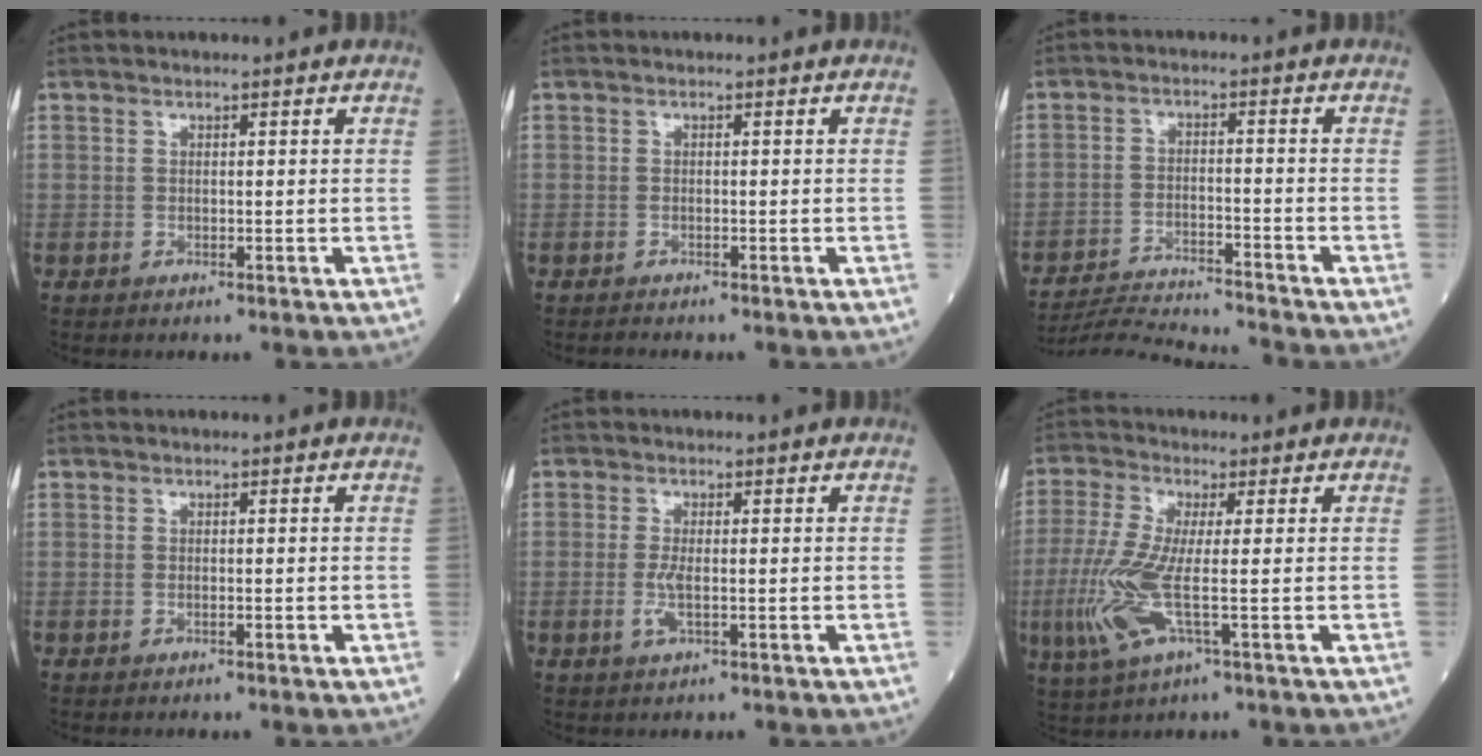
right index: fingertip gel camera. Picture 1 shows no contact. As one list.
[{"total": 0.6, "force": [-0.6, -0.1, -0.1], "torque": [-0.005, -0.004, -0.009]}, {"total": 10.5, "force": [-10.2, -1.5, 2.0], "torque": [-0.030, -0.008, -0.175]}, {"total": 0.0}, {"total": 2.4, "force": [-0.5, 0.4, 2.3], "torque": [-0.056, -0.004, -0.010]}, {"total": 9.0, "force": [-1.8, 1.2, 8.7], "torque": [-0.215, -0.017, -0.040]}]